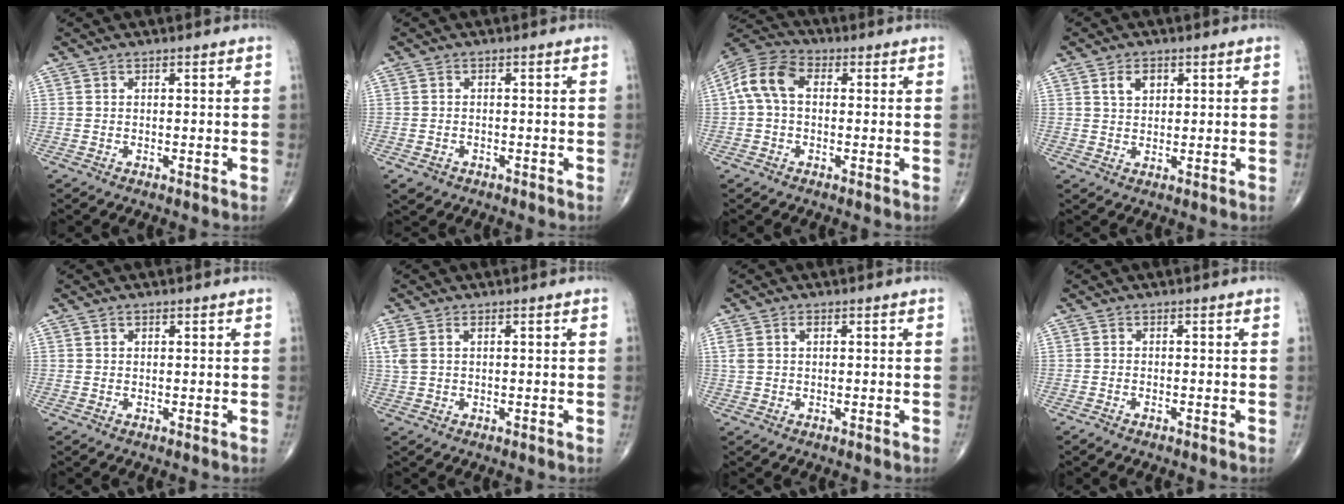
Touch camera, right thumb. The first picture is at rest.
{"total": 2.1, "force": [-1.2, 1.7, 0.6], "torque": [-0.007, 0.004, -0.014]}
{"total": 8.9, "force": [0.8, 5.9, 6.6], "torque": [-0.132, 0.029, 0.005]}
{"total": 3.5, "force": [1.5, 2.4, 2.1], "torque": [-0.026, -0.004, 0.028]}
{"total": 0.9, "force": [0.6, 0.6, 0.3], "torque": [0.001, -0.003, 0.008]}
{"total": 3.5, "force": [1.2, 1.9, 2.6], "torque": [-0.081, 0.015, 0.031]}
{"total": 2.8, "force": [1.0, 1.7, 1.9], "torque": [-0.047, 0.012, 0.026]}
{"total": 0.6, "force": [-0.4, 0.3, 0.4], "torque": [-0.012, 0.000, -0.009]}